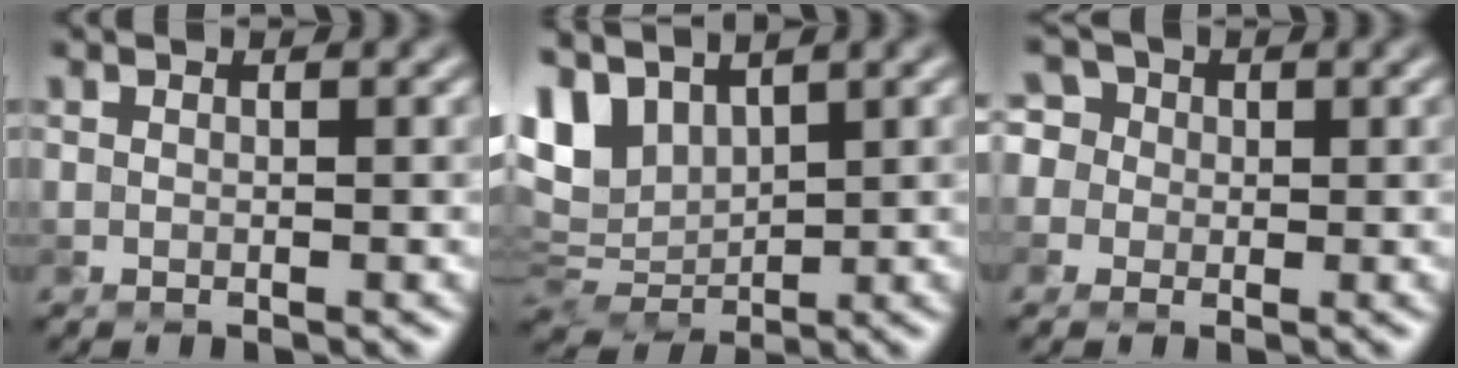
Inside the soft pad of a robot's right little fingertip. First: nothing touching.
{"total": 6.1, "force": [3.3, 3.4, 3.9], "torque": [-0.096, 0.002, 0.061]}
{"total": 5.5, "force": [1.7, 4.6, 2.4], "torque": [-0.033, 0.041, -0.007]}